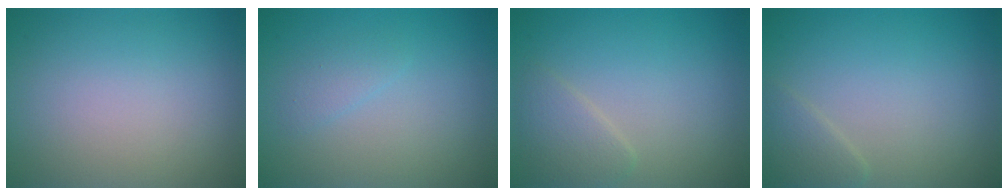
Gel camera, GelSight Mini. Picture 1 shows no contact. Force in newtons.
{"total": 1.1, "press": 1.1, "slide": 0.1}
{"total": 2.0, "press": 2.0, "slide": 0.1}
{"total": 1.4, "press": 1.4, "slide": 0.2}